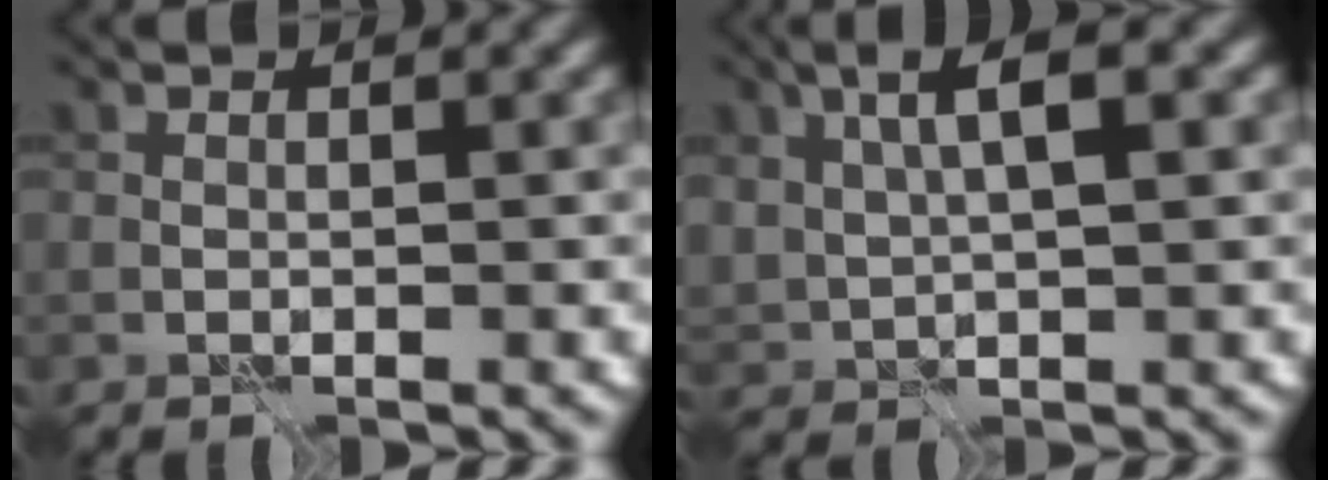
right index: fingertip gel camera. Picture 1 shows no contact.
{"total": 5.0, "force": [2.0, 1.9, 4.2], "torque": [-0.088, 0.007, 0.036]}